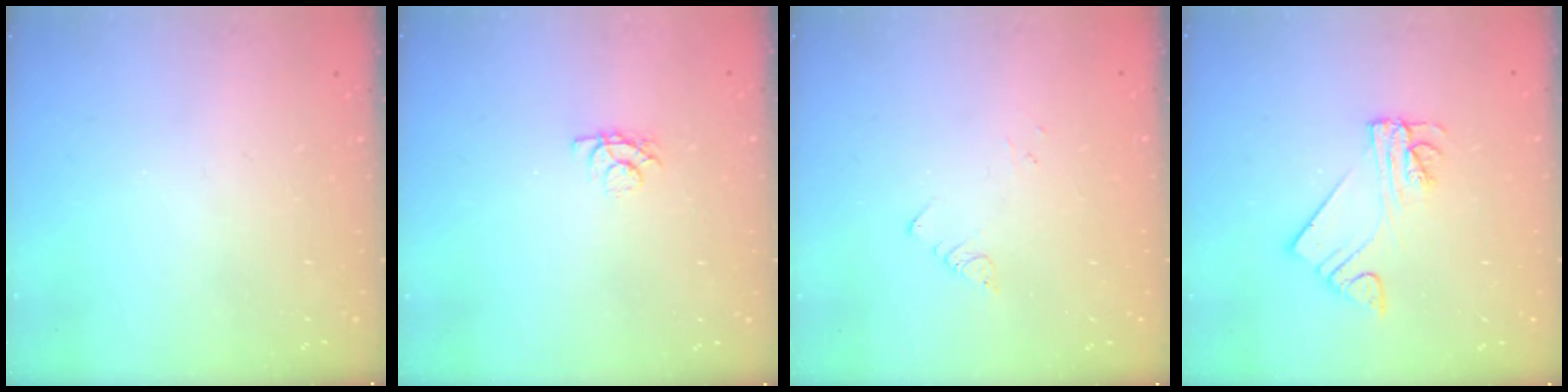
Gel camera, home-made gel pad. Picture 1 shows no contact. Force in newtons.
{"total": 4.2, "press": 4.2, "slide": 0.5}
{"total": 1.9, "press": 1.9, "slide": 0.2}
{"total": 5.9, "press": 5.9, "slide": 0.7}